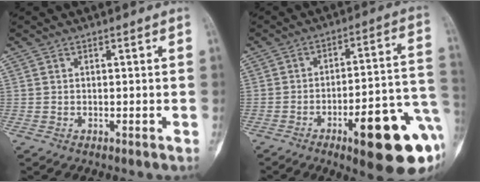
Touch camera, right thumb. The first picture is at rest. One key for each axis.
{"total": 20.4, "fx": -8.0, "fy": 5.4, "fz": 18.0, "tx": -0.183, "ty": 0.039, "tz": -0.101}